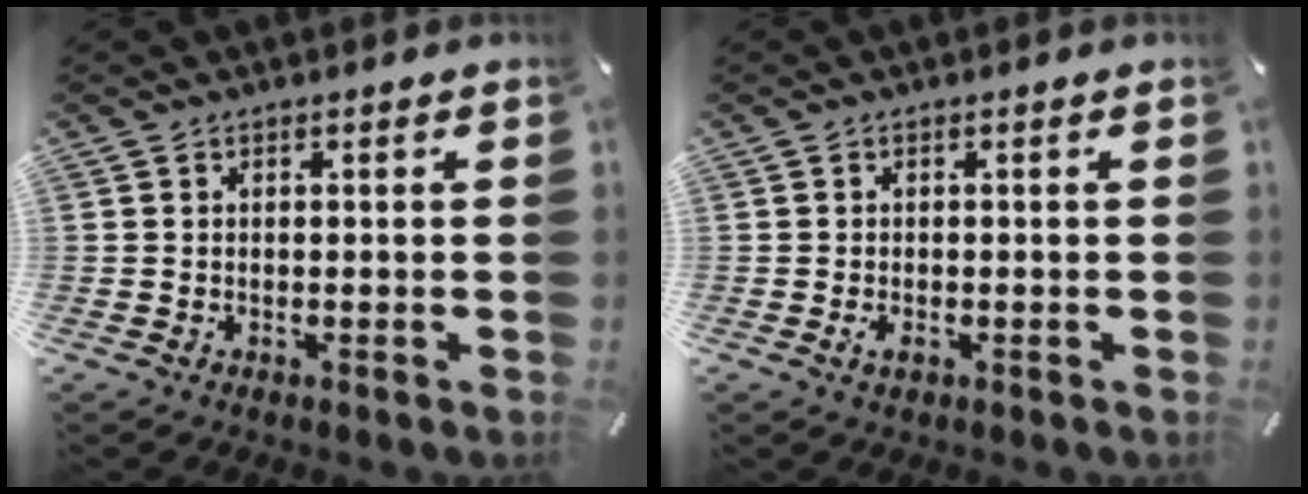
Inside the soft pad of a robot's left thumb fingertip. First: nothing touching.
{"total": 1.6, "force": [-0.7, 0.8, 1.3], "torque": [-0.029, -0.004, -0.013]}